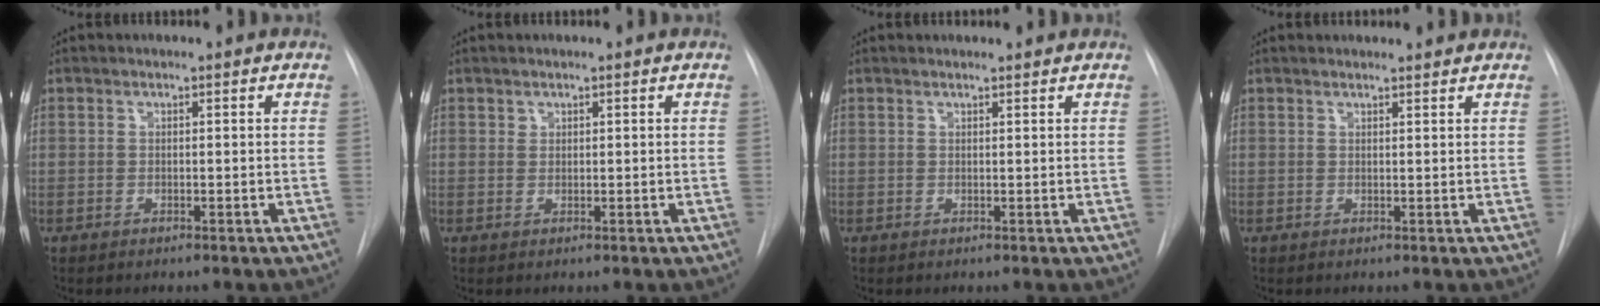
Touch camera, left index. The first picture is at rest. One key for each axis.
{"total": 0.6, "fx": 0.5, "fy": 0.3, "fz": 0.0, "tx": 0.005, "ty": -0.002, "tz": 0.006}
{"total": 2.2, "fx": 2.2, "fy": 0.3, "fz": 0.3, "tx": -0.011, "ty": 0.015, "tz": 0.027}
{"total": 3.4, "fx": 3.3, "fy": 0.6, "fz": 0.5, "tx": -0.011, "ty": 0.014, "tz": 0.039}